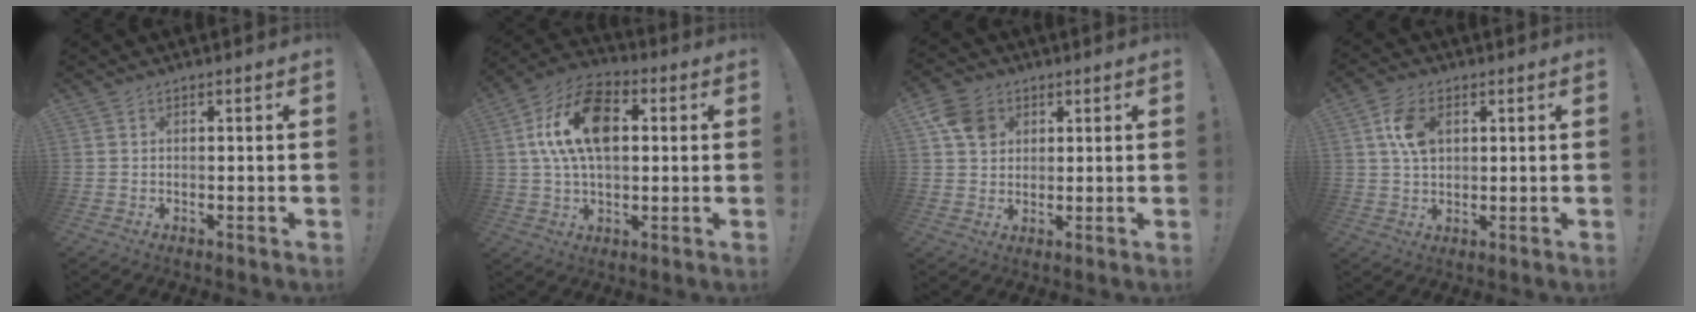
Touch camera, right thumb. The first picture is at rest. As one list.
[{"total": 17.7, "force": [3.8, 10.4, 13.7], "torque": [-0.238, 0.008, 0.069]}, {"total": 8.7, "force": [3.6, 7.0, 3.8], "torque": [-0.047, -0.008, 0.072]}, {"total": 8.7, "force": [2.5, 5.8, 6.0], "torque": [-0.106, 0.005, 0.049]}]